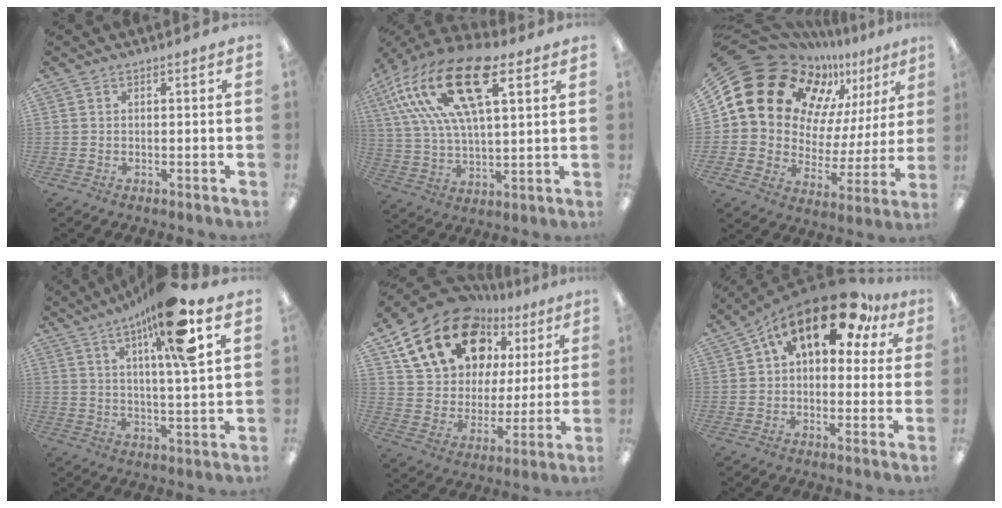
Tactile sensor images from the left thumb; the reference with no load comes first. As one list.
[{"total": 24.3, "force": [11.9, 11.1, 18.1], "torque": [-0.354, -0.040, 0.199]}, {"total": 20.7, "force": [14.0, 12.7, 8.4], "torque": [-0.166, -0.097, 0.266]}, {"total": 15.8, "force": [8.7, 2.9, 12.9], "torque": [-0.206, -0.032, 0.130]}, {"total": 20.4, "force": [12.7, 12.8, 9.4], "torque": [-0.180, -0.063, 0.237]}, {"total": 18.0, "force": [9.4, 9.0, 12.5], "torque": [-0.199, -0.038, 0.161]}]